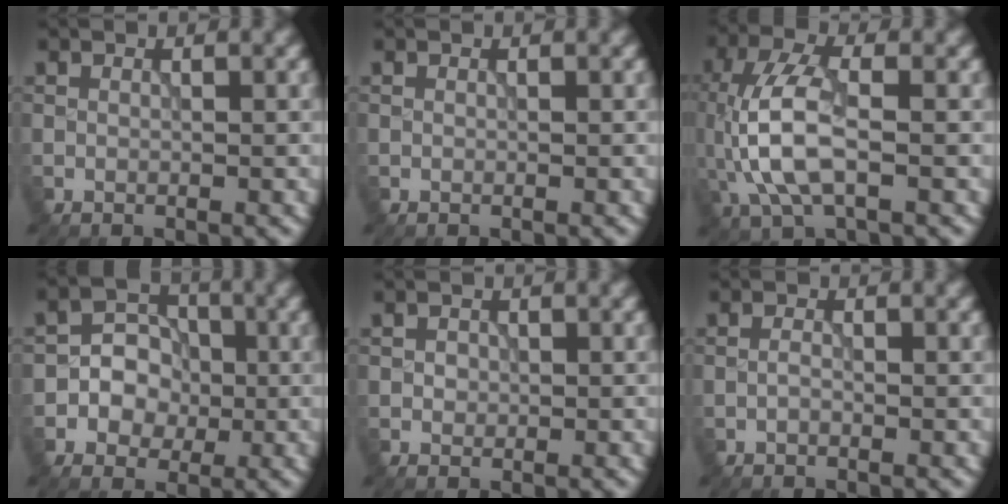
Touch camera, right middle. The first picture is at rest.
{"total": 0.0}
{"total": 6.6, "force": [-1.0, 2.9, 5.9], "torque": [-0.139, 0.011, -0.021]}
{"total": 3.9, "force": [-0.8, 3.4, 1.7], "torque": [-0.006, 0.002, -0.032]}
{"total": 0.9, "force": [0.1, 0.8, 0.3], "torque": [-0.004, -0.001, 0.001]}
{"total": 0.7, "force": [-0.3, 0.4, 0.5], "torque": [-0.012, 0.001, -0.008]}